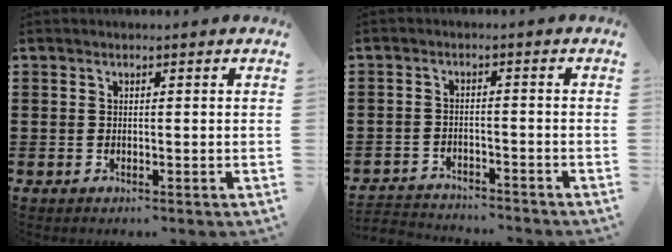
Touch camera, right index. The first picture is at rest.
{"total": 2.8, "force": [-2.8, 0.1, -0.2], "torque": [-0.007, -0.004, -0.061]}